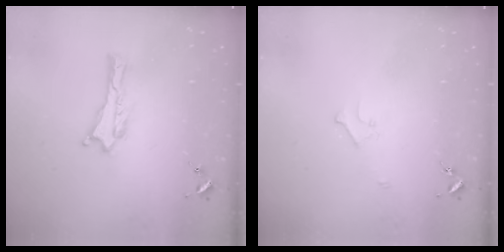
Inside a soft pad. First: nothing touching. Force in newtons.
{"total": 2.2, "press": 2.2, "slide": 0.2}